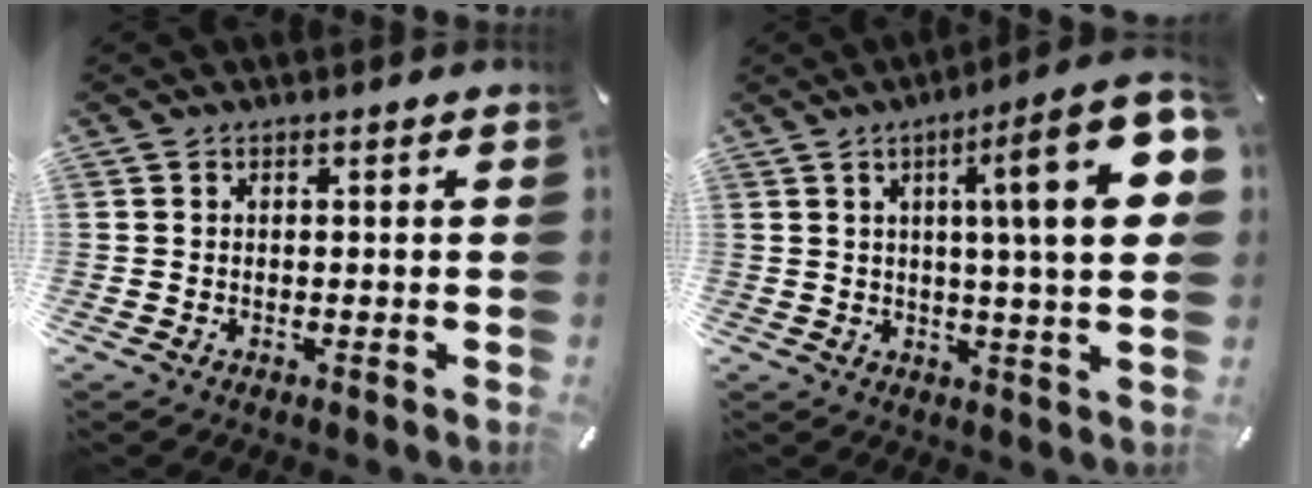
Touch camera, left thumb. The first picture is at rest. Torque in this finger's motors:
{"motor_torque": [2.24, 2.76, 1.54, -1.23, 0.37]}